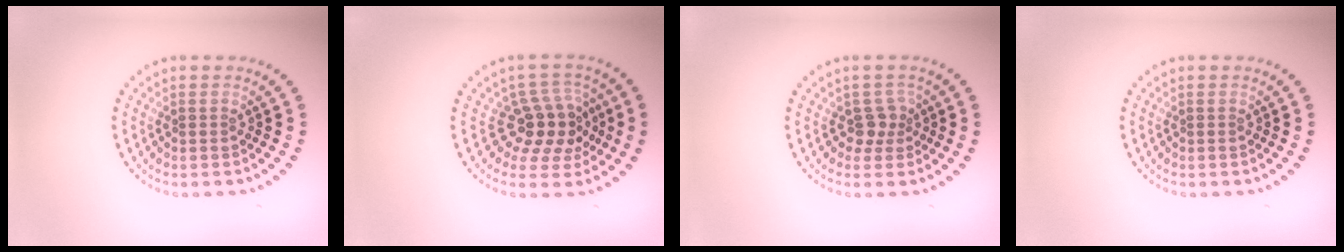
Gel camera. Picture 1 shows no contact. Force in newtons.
{"total": 4.0, "press": 3.4, "slide": 2.1}
{"total": 1.9, "press": 1.4, "slide": 1.2}
{"total": 0.0}